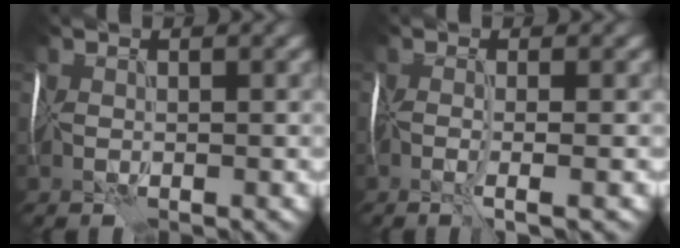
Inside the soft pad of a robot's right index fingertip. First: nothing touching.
{"total": 2.4, "force": [-1.1, 0.4, 2.1], "torque": [-0.033, -0.007, -0.013]}